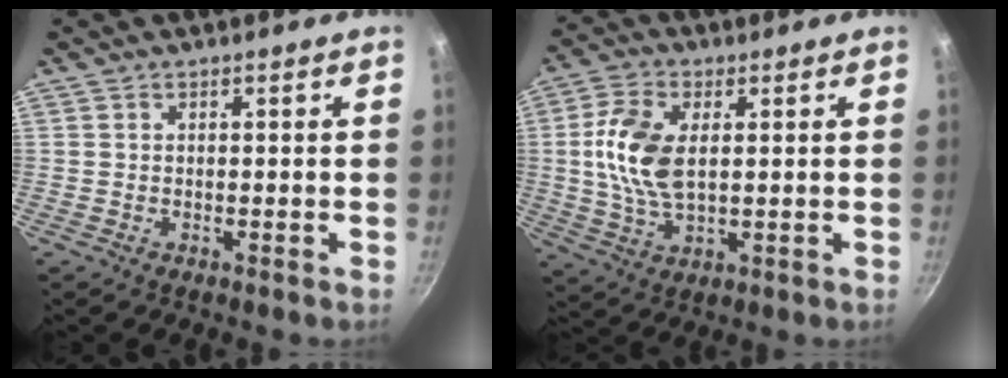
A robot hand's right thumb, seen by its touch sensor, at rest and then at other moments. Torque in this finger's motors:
{"motor_torque": [-0.74, 1.12, 0.86, 0.51, 0.14]}